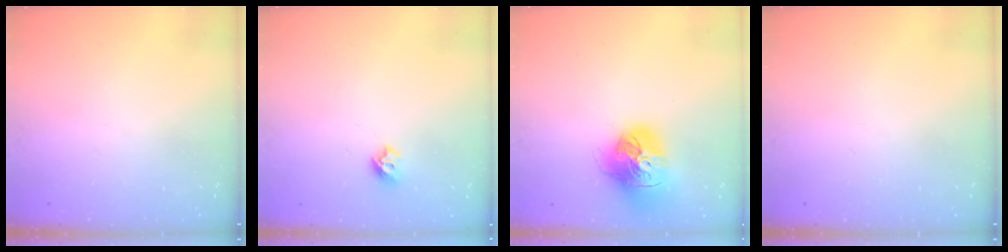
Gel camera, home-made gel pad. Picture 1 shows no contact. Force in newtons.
{"total": 5.4, "press": 5.3, "slide": 1.0}
{"total": 16.7, "press": 16.6, "slide": 1.9}
{"total": 0.0}